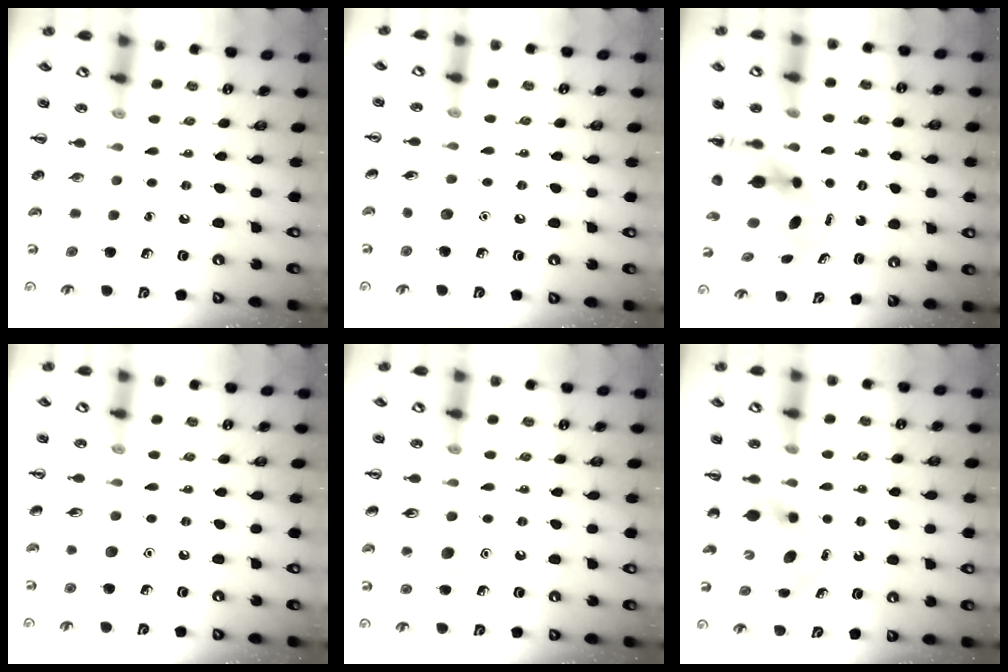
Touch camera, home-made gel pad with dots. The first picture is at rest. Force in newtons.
{"total": 6.5, "press": 6.3, "slide": 1.6}
{"total": 7.5, "press": 7.3, "slide": 1.7}
{"total": 7.3, "press": 7.2, "slide": 1.0}
{"total": 11.1, "press": 11.1, "slide": 1.0}
{"total": 5.7, "press": 5.6, "slide": 0.9}